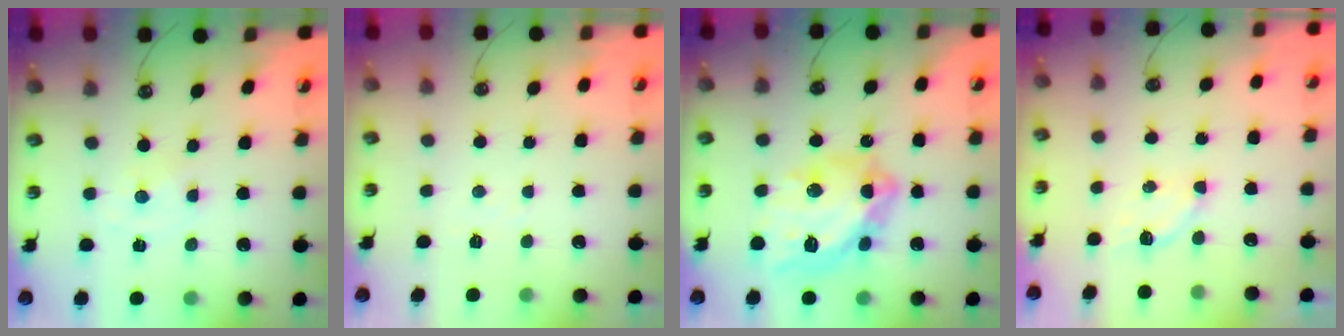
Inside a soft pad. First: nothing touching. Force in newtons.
{"total": 2.3, "press": 2.2, "slide": 0.4}
{"total": 19.9, "press": 19.7, "slide": 2.2}
{"total": 2.9, "press": 2.9, "slide": 0.7}